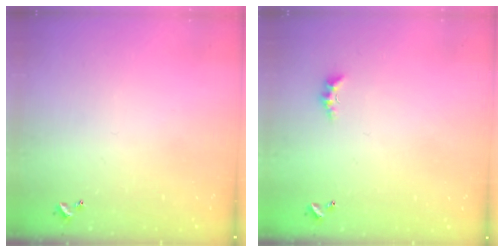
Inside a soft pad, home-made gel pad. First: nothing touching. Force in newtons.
{"total": 1.5, "press": 1.4, "slide": 0.5}